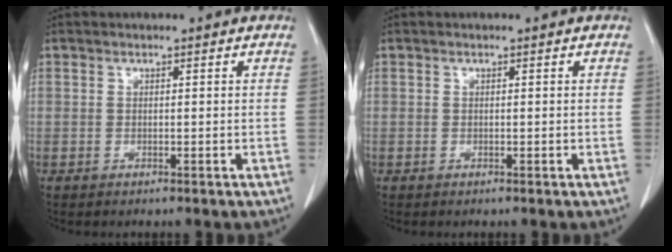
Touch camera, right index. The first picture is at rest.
{"total": 0.0}